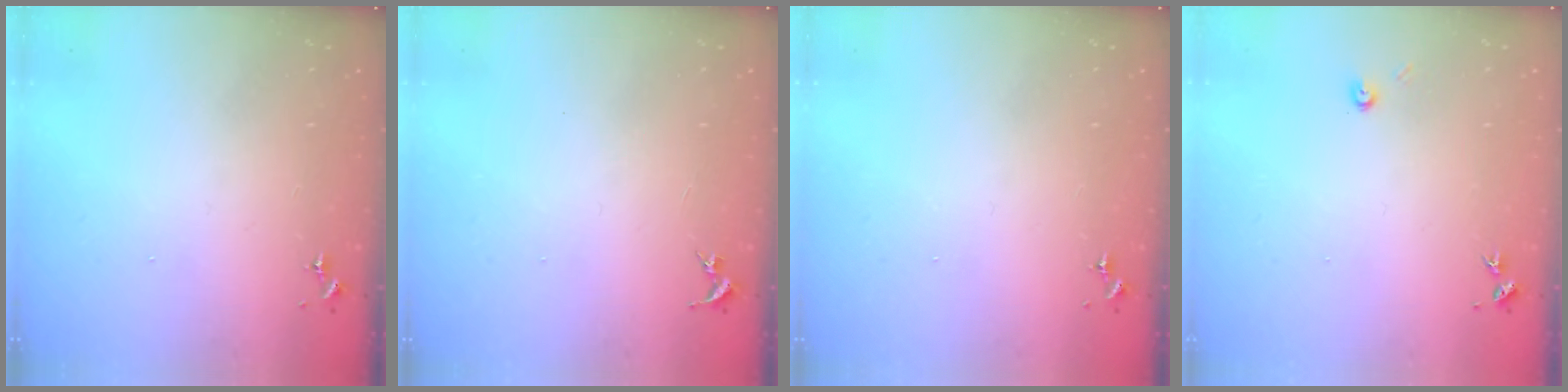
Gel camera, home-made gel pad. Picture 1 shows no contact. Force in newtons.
{"total": 0.0}
{"total": 0.0}
{"total": 3.9, "press": 3.9, "slide": 0.5}